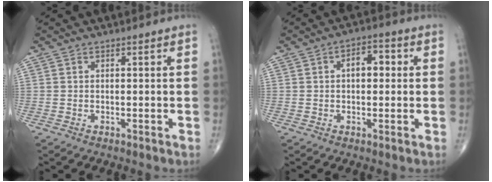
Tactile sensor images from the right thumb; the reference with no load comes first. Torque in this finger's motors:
{"motor_torque": [0.24, 1.49, 0.53, -0.17, 0.03]}